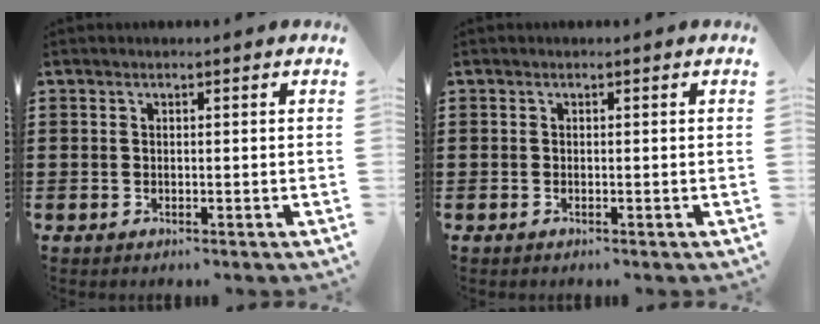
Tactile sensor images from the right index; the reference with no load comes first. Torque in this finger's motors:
{"motor_torque": [0.08, -0.02, 0.00, -0.01]}